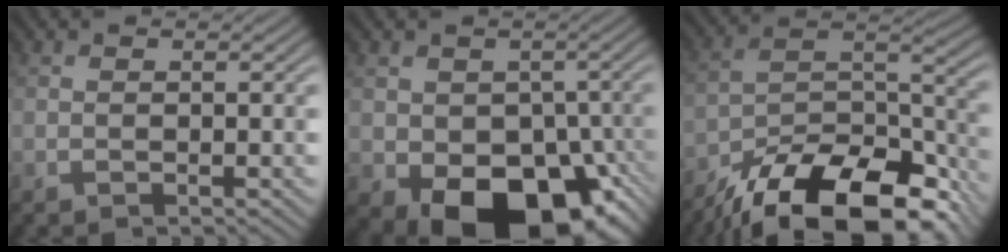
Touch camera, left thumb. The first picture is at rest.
{"total": 13.6, "force": [-5.1, 9.1, 8.7], "torque": [-0.130, -0.045, -0.066]}
{"total": 18.1, "force": [-14.1, 6.4, 9.4], "torque": [-0.186, -0.029, -0.210]}